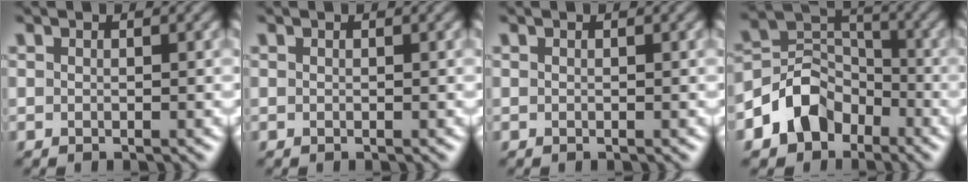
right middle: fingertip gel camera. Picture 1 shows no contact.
{"total": 0.0}
{"total": 0.0}
{"total": 6.3, "force": [-3.2, 4.8, 2.4], "torque": [-0.033, 0.005, -0.070]}